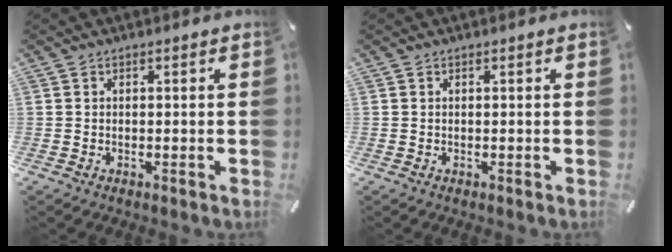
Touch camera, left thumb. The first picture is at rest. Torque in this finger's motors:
{"motor_torque": [0.00, 0.00, 0.00, 0.00, 0.00]}